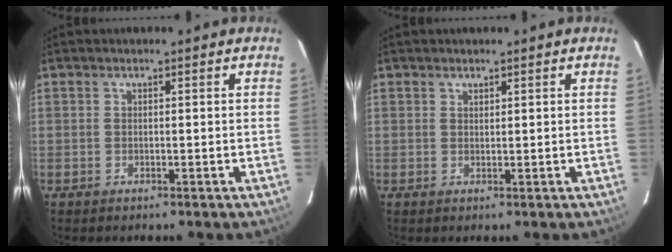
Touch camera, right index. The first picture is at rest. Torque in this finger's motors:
{"motor_torque": [-0.03, 0.42, 0.03, 0.00]}